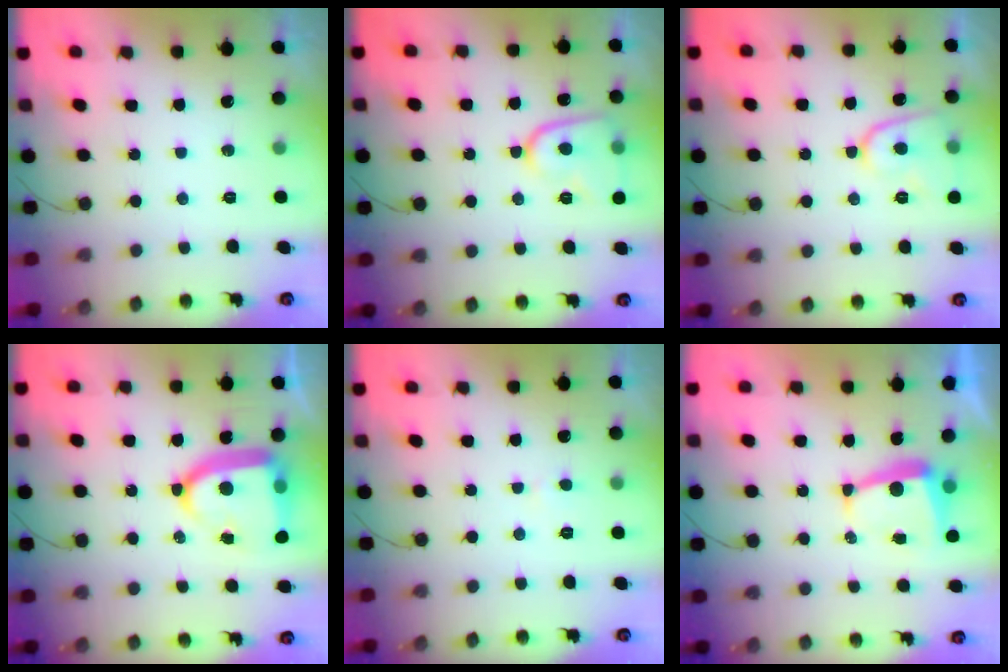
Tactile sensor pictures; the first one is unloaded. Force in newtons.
{"total": 11.1, "press": 11.1, "slide": 1.0}
{"total": 9.8, "press": 9.7, "slide": 1.1}
{"total": 15.7, "press": 15.6, "slide": 1.4}
{"total": 2.2, "press": 2.2, "slide": 0.2}
{"total": 6.0, "press": 6.0, "slide": 0.4}